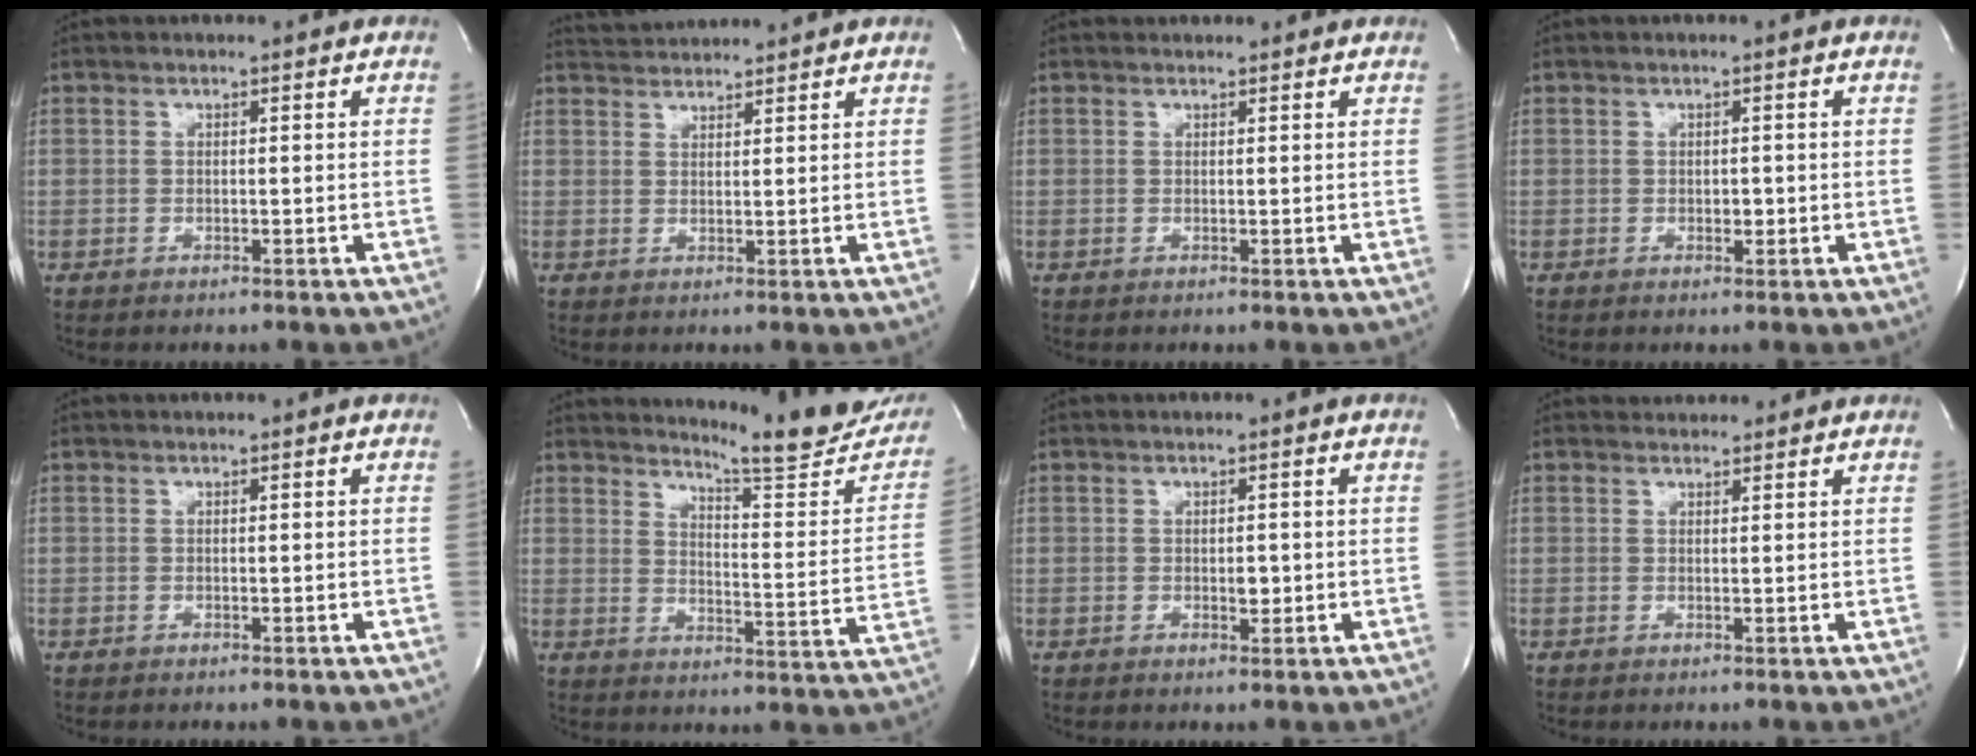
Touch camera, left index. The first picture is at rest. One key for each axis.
{"total": 4.3, "fx": 4.3, "fy": -0.1, "fz": 0.2, "tx": -0.012, "ty": 0.027, "tz": 0.077}
{"total": 1.6, "fx": 1.6, "fy": 0.3, "fz": 0.1, "tx": -0.011, "ty": 0.013, "tz": 0.021}
{"total": 0.9, "fx": -0.2, "fy": 0.6, "fz": 0.7, "tx": -0.009, "ty": 0.001, "tz": -0.001}
{"total": 0.0}
{"total": 15.8, "fx": 15.1, "fy": 0.7, "fz": 4.7, "tx": -0.066, "ty": -0.089, "tz": 0.180}
{"total": 1.4, "fx": -0.1, "fy": 0.8, "fz": 1.1, "tx": -0.015, "ty": 0.000, "tz": 0.000}
{"total": 2.8, "fx": 2.7, "fy": 0.7, "fz": 0.0, "tx": -0.006, "ty": 0.020, "tz": 0.038}